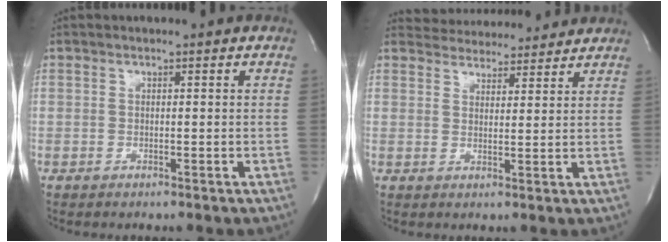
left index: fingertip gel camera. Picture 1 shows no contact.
{"total": 9.6, "force": [9.2, 2.3, 1.4], "torque": [-0.016, 0.015, 0.121]}